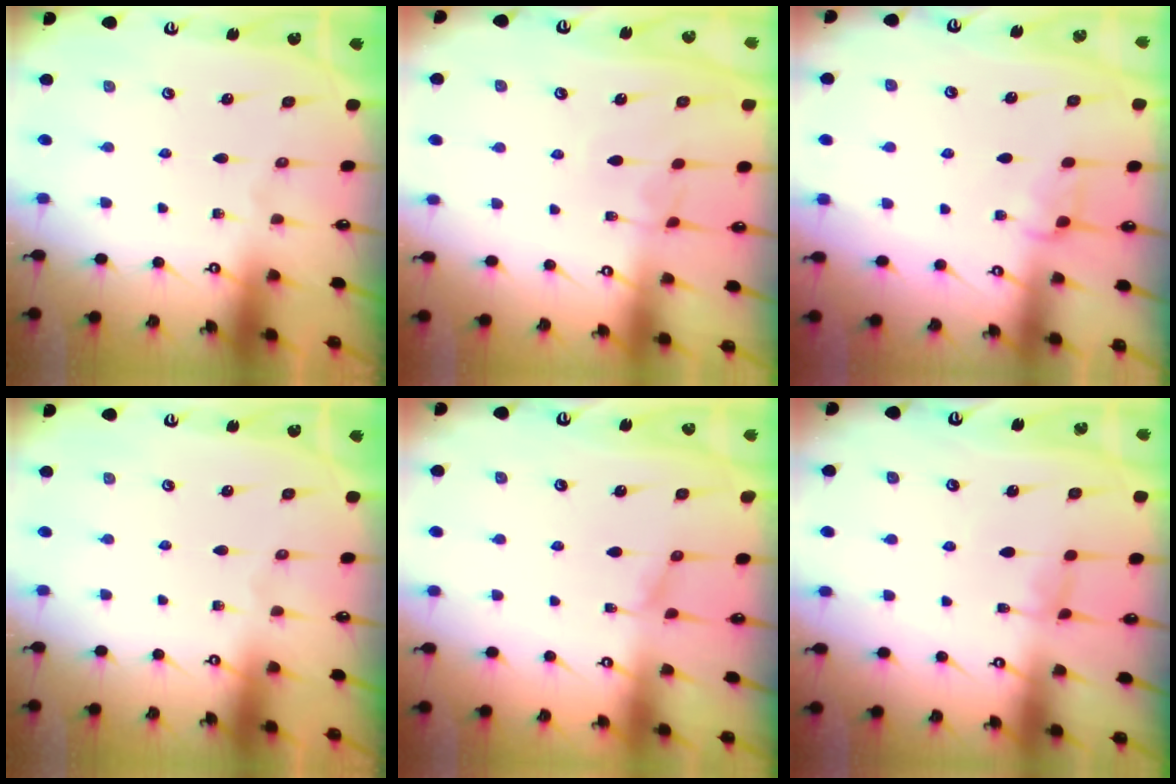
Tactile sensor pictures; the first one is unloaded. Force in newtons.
{"total": 1.1, "press": 1.0, "slide": 0.4}
{"total": 2.1, "press": 2.0, "slide": 0.6}
{"total": 0.0}
{"total": 1.0, "press": 0.8, "slide": 0.7}
{"total": 1.5, "press": 1.5, "slide": 0.4}